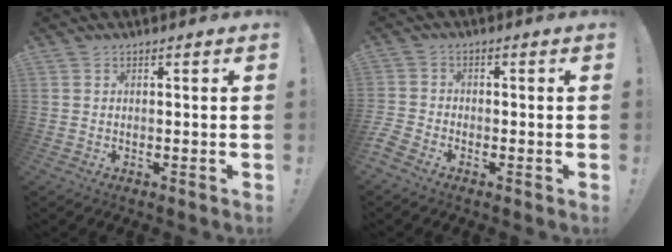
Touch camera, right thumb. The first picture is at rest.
{"total": 3.5, "force": [-2.4, 2.2, 1.3], "torque": [-0.043, 0.000, -0.045]}